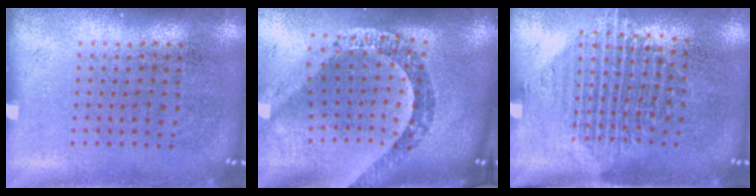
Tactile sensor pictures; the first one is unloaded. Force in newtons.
{"total": 2.4, "press": 1.9, "slide": 1.5}
{"total": 1.5, "press": 1.2, "slide": 0.9}